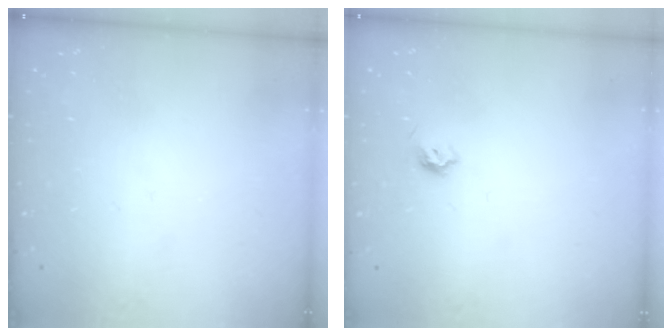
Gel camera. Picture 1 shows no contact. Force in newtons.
{"total": 4.0, "press": 3.9, "slide": 0.7}